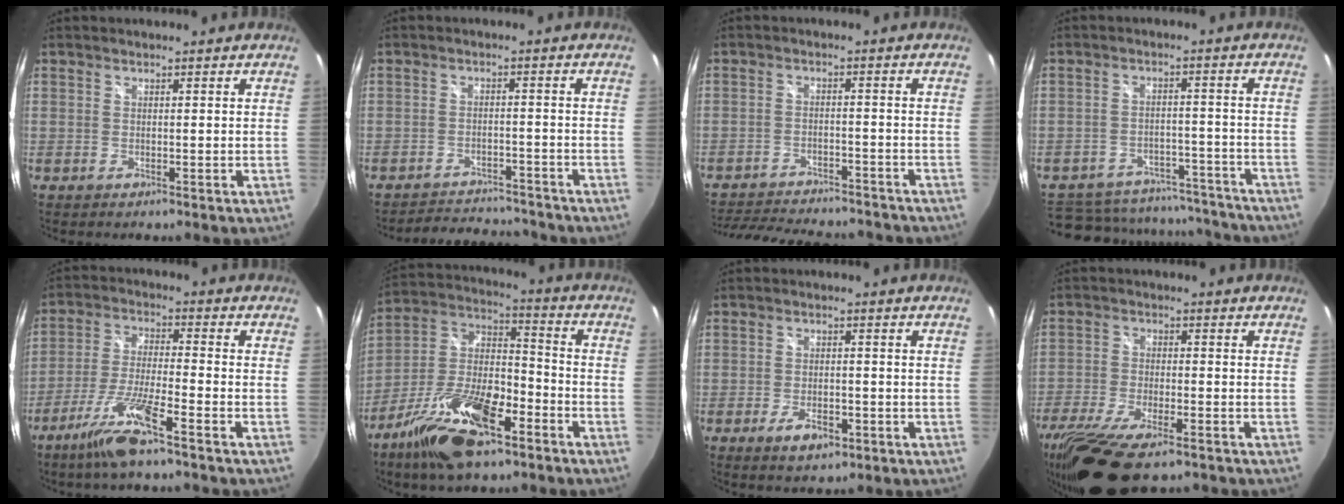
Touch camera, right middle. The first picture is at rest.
{"total": 9.5, "force": [-9.0, 2.3, 2.1], "torque": [-0.054, 0.013, -0.124]}
{"total": 18.6, "force": [-16.1, 5.6, 7.5], "torque": [-0.157, -0.007, -0.218]}
{"total": 21.7, "force": [-17.2, 10.6, 8.1], "torque": [-0.188, 0.020, -0.204]}
{"total": 10.5, "force": [-7.1, 0.2, 7.7], "torque": [-0.167, -0.011, -0.134]}
{"total": 19.4, "force": [-11.2, 7.8, 13.8], "torque": [-0.272, -0.006, -0.209]}
{"total": 4.8, "force": [-2.5, 2.3, 3.4], "torque": [-0.074, -0.005, -0.040]}
{"total": 16.9, "force": [-12.2, 5.2, 10.5], "torque": [-0.230, -0.056, -0.215]}